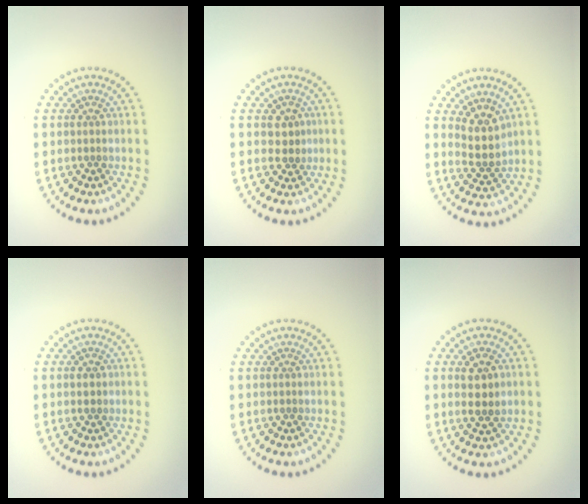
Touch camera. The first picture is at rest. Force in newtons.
{"total": 1.8, "press": 1.7, "slide": 0.7}
{"total": 3.0, "press": 2.4, "slide": 1.7}
{"total": 1.3, "press": 1.3, "slide": 0.1}
{"total": 0.0}
{"total": 2.7, "press": 2.6, "slide": 0.6}